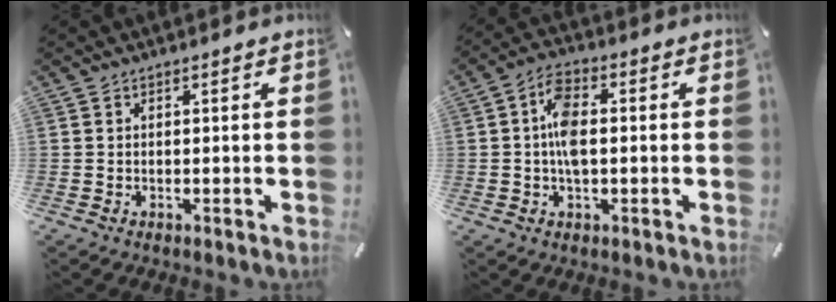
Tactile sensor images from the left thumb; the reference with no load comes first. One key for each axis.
{"total": 7.5, "fx": -0.1, "fy": 4.0, "fz": 6.4, "tx": -0.126, "ty": 0.003, "tz": -0.005}